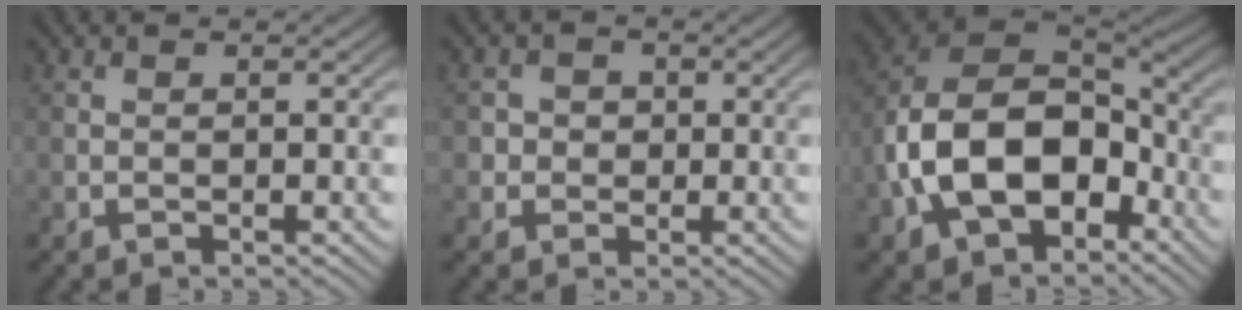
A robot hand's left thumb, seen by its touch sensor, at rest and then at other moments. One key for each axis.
{"total": 3.1, "fx": 0.3, "fy": 3.0, "fz": 0.6, "tx": -0.008, "ty": 0.000, "tz": 0.000}
{"total": 15.7, "fx": -4.5, "fy": 10.2, "fz": 11.1, "tx": -0.247, "ty": -0.021, "tz": -0.090}